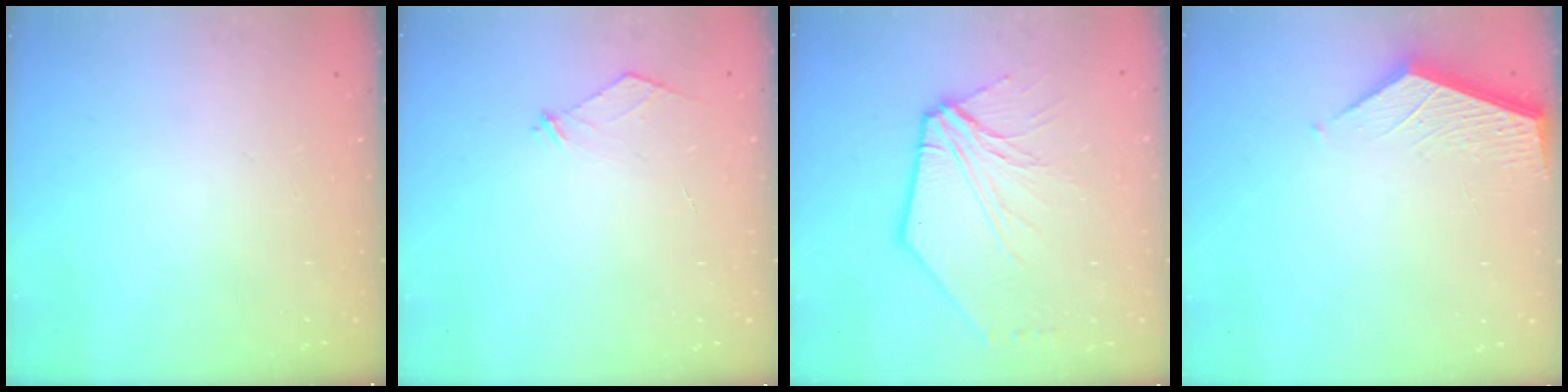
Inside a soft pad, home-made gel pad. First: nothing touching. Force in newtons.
{"total": 4.1, "press": 4.1, "slide": 0.5}
{"total": 11.0, "press": 10.8, "slide": 1.8}
{"total": 3.5, "press": 3.5, "slide": 0.4}